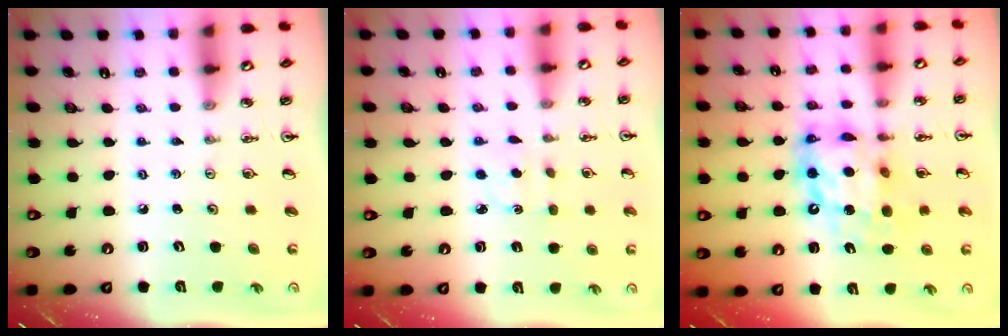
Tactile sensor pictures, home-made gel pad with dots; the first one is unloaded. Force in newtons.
{"total": 1.7, "press": 1.6, "slide": 0.6}
{"total": 13.5, "press": 13.4, "slide": 1.5}